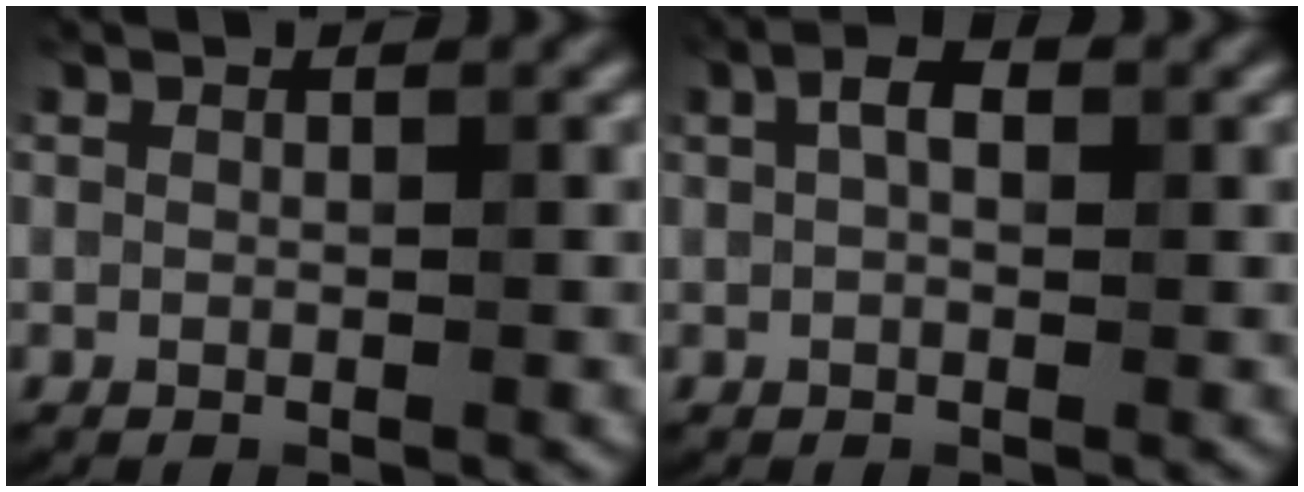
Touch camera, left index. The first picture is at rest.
{"total": 2.4, "force": [0.7, 1.3, 2.0], "torque": [-0.036, 0.006, 0.007]}